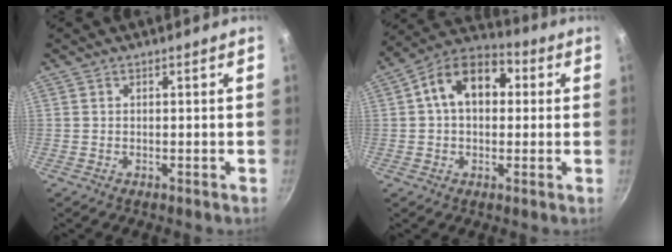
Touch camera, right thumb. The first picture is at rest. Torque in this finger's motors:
{"motor_torque": [0.51, 2.88, 0.99, -0.69, 0.09]}